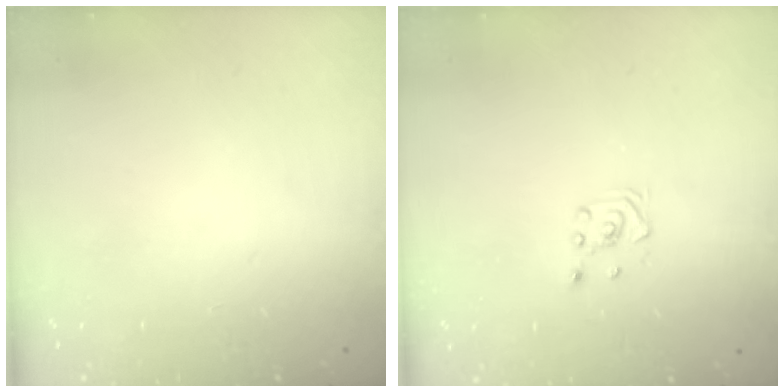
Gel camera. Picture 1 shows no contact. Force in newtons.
{"total": 2.6, "press": 2.4, "slide": 1.0}